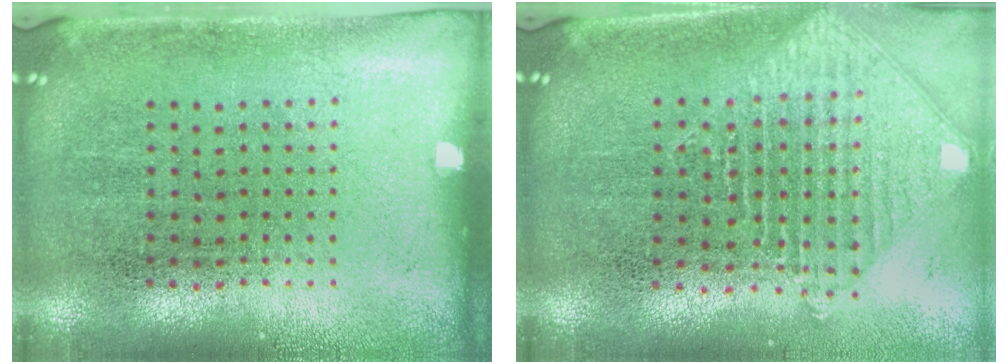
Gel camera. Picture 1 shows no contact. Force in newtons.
{"total": 1.3, "press": 1.2, "slide": 0.5}